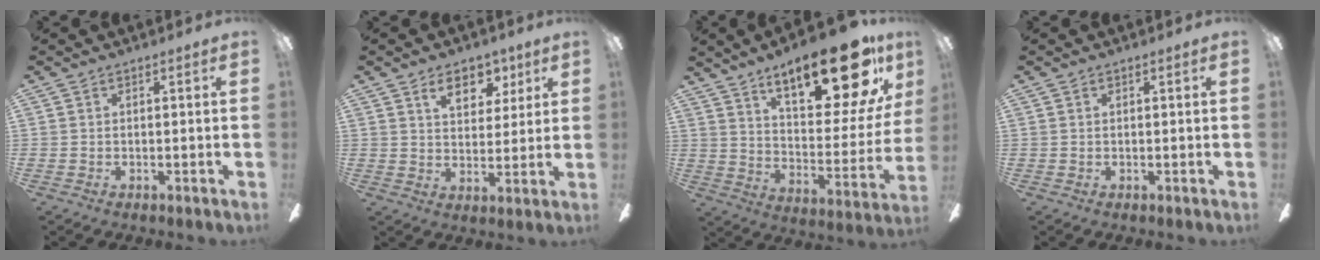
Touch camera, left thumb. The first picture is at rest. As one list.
[{"total": 8.8, "force": [5.0, 5.4, 4.8], "torque": [-0.054, -0.013, 0.083]}, {"total": 24.5, "force": [17.1, 8.1, 15.5], "torque": [-0.218, -0.110, 0.279]}, {"total": 0.0}]